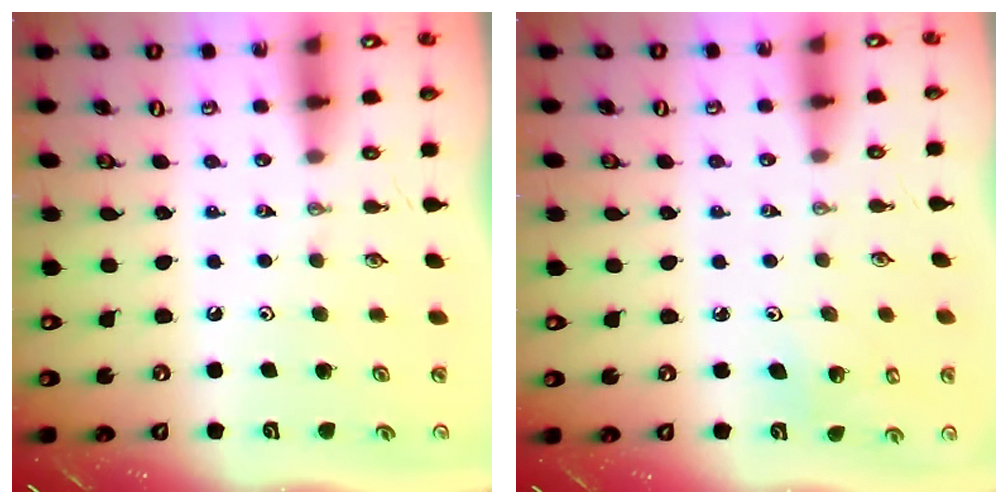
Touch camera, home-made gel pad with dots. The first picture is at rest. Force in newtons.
{"total": 3.5, "press": 3.3, "slide": 0.9}